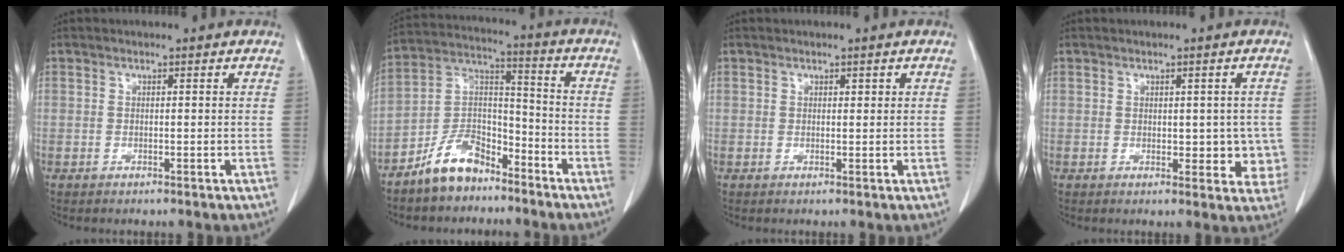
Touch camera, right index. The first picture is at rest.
{"total": 10.0, "force": [-7.5, 4.6, 4.8], "torque": [-0.100, 0.017, -0.142]}
{"total": 0.5, "force": [0.3, 0.3, 0.3], "torque": [-0.001, 0.000, 0.002]}
{"total": 4.9, "force": [-0.1, 2.7, 4.0], "torque": [-0.028, 0.004, 0.003]}